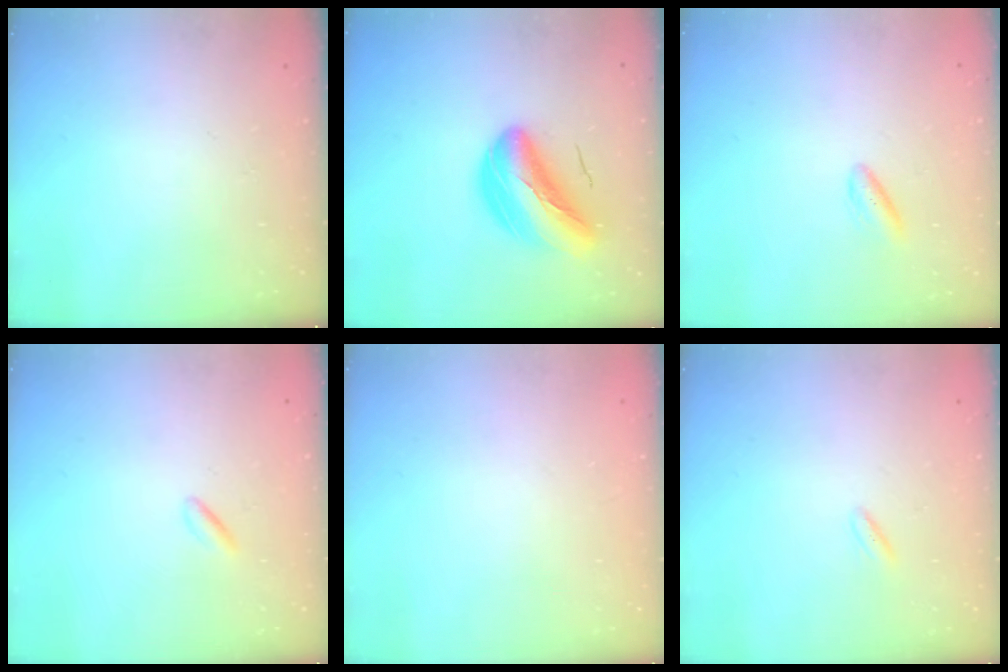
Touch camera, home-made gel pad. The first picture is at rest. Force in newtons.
{"total": 11.7, "press": 11.2, "slide": 3.4}
{"total": 2.8, "press": 2.5, "slide": 1.3}
{"total": 0.7, "press": 0.5, "slide": 0.5}
{"total": 2.2, "press": 2.2, "slide": 0.1}
{"total": 2.0, "press": 1.7, "slide": 0.9}